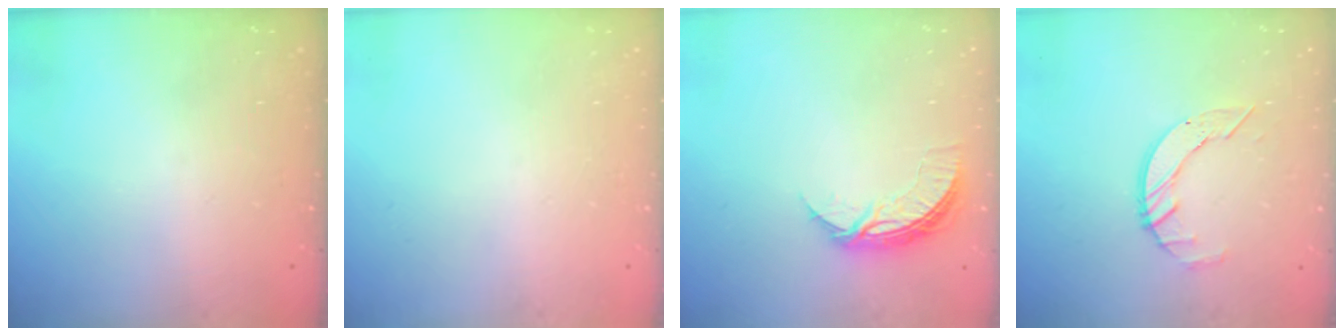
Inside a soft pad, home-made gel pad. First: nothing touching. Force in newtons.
{"total": 0.0}
{"total": 6.7, "press": 6.7, "slide": 0.2}
{"total": 5.7, "press": 5.7, "slide": 0.6}